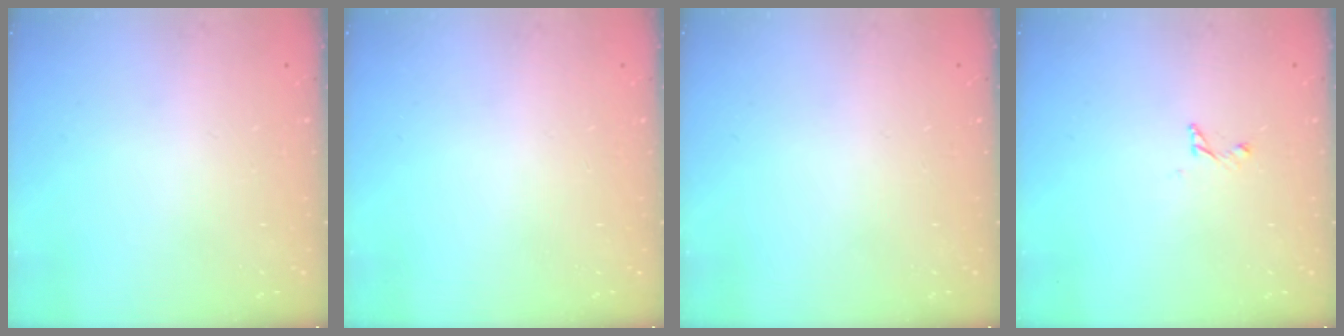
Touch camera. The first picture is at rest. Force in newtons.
{"total": 0.0}
{"total": 0.0}
{"total": 3.3, "press": 3.3, "slide": 0.2}